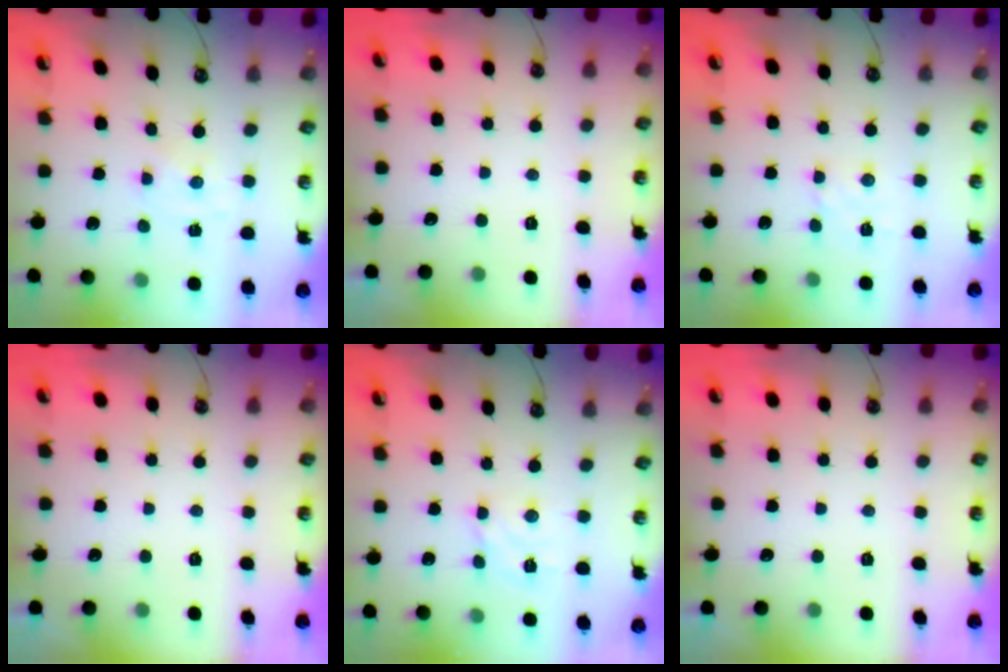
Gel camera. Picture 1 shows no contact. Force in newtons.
{"total": 0.0}
{"total": 2.1, "press": 2.0, "slide": 0.6}
{"total": 0.0}
{"total": 3.4, "press": 3.4, "slide": 0.6}
{"total": 0.0}